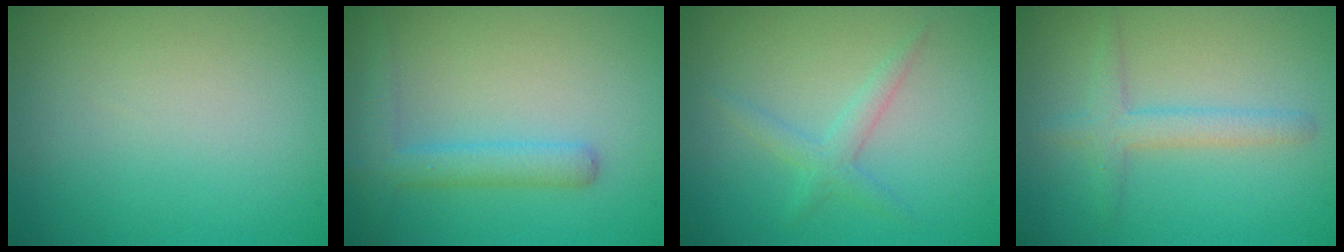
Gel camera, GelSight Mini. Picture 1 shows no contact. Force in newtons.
{"total": 2.9, "press": 2.9, "slide": 0.1}
{"total": 1.7, "press": 1.7, "slide": 0.1}
{"total": 2.3, "press": 2.3, "slide": 0.0}